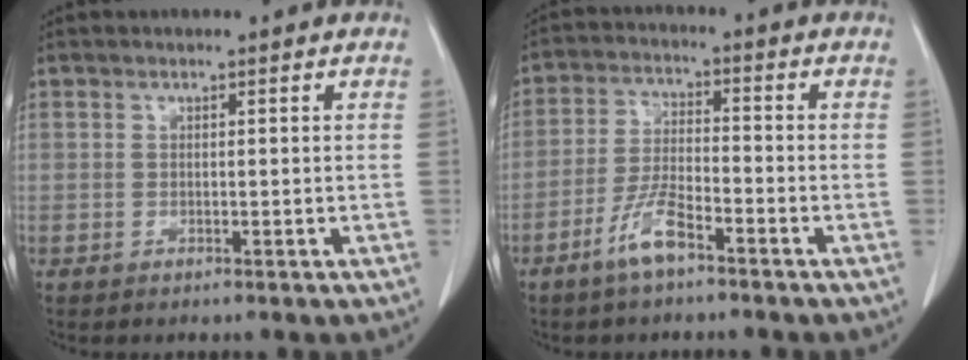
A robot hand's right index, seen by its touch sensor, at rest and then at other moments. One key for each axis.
{"total": 6.4, "fx": -4.2, "fy": 1.5, "fz": 4.5, "tx": -0.099, "ty": -0.001, "tz": -0.082}